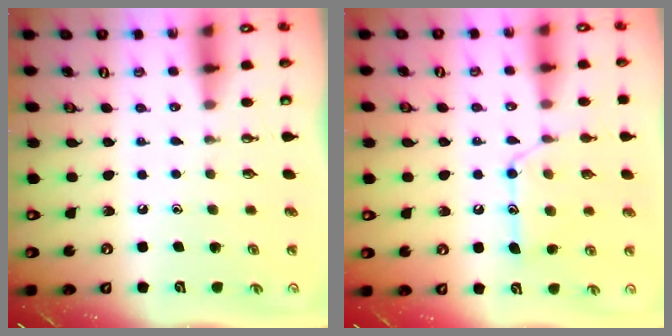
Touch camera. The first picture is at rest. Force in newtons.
{"total": 13.5, "press": 13.5, "slide": 0.8}